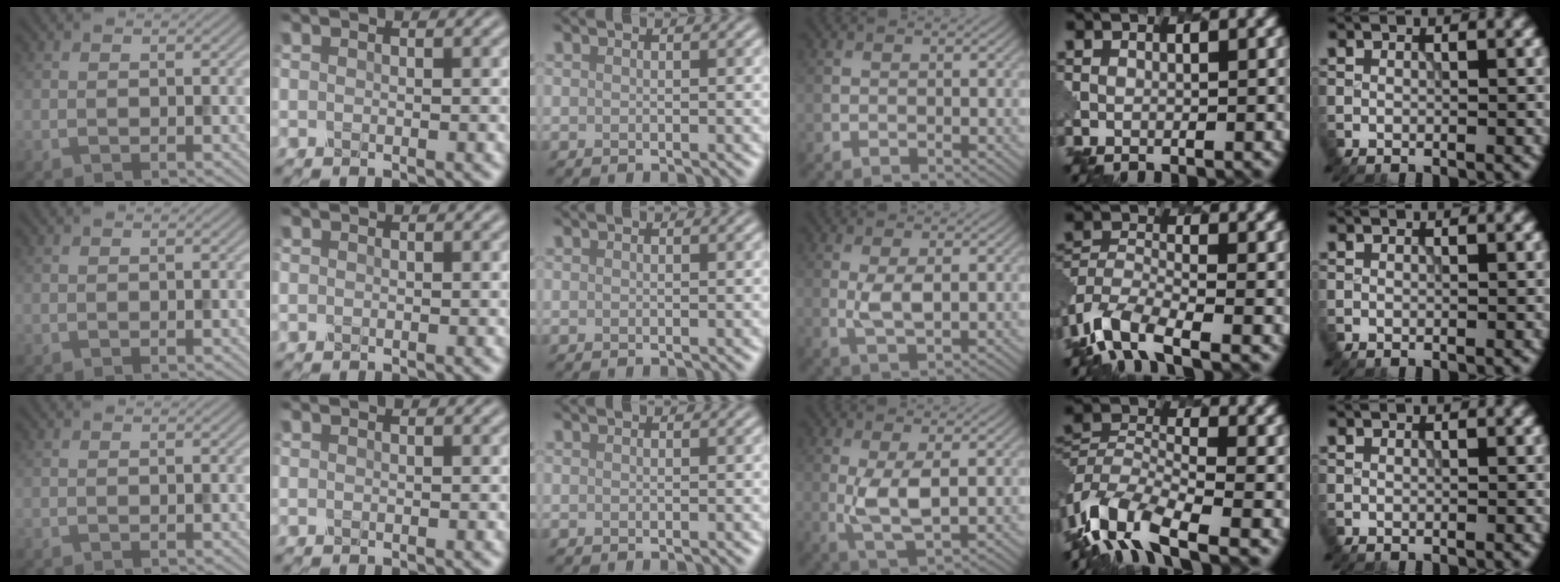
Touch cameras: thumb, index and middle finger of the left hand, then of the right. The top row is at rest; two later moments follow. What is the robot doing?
{"motion": "extract", "object": "pen bag"}